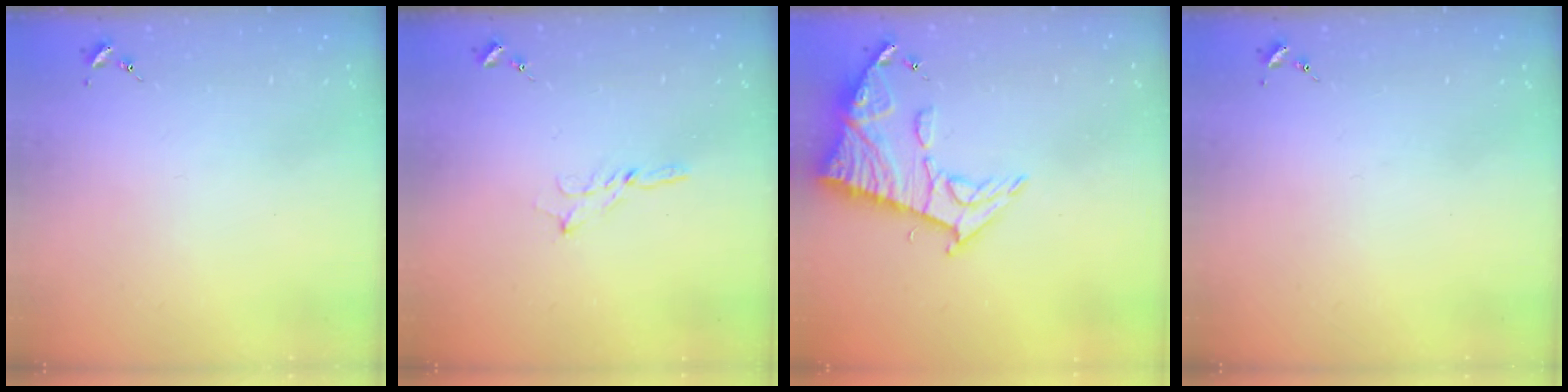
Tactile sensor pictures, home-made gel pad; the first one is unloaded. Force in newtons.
{"total": 2.5, "press": 2.5, "slide": 0.2}
{"total": 13.0, "press": 12.9, "slide": 1.4}
{"total": 0.0}